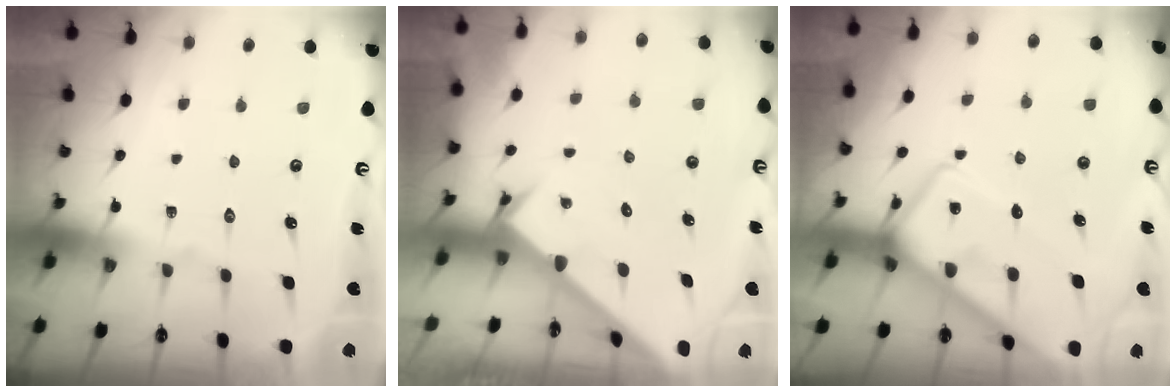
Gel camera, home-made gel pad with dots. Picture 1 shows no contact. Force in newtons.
{"total": 2.7, "press": 2.7, "slide": 0.3}
{"total": 13.2, "press": 13.1, "slide": 1.3}